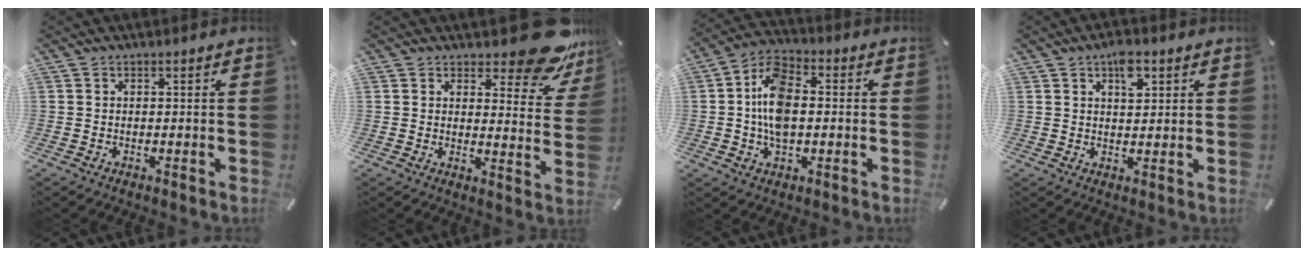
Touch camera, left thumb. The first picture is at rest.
{"total": 13.3, "force": [9.8, 5.4, 7.3], "torque": [-0.082, -0.075, 0.167]}
{"total": 10.6, "force": [-0.3, 6.5, 8.4], "torque": [-0.173, 0.007, -0.006]}
{"total": 5.3, "force": [2.6, 2.8, 3.7], "torque": [-0.048, -0.006, 0.039]}